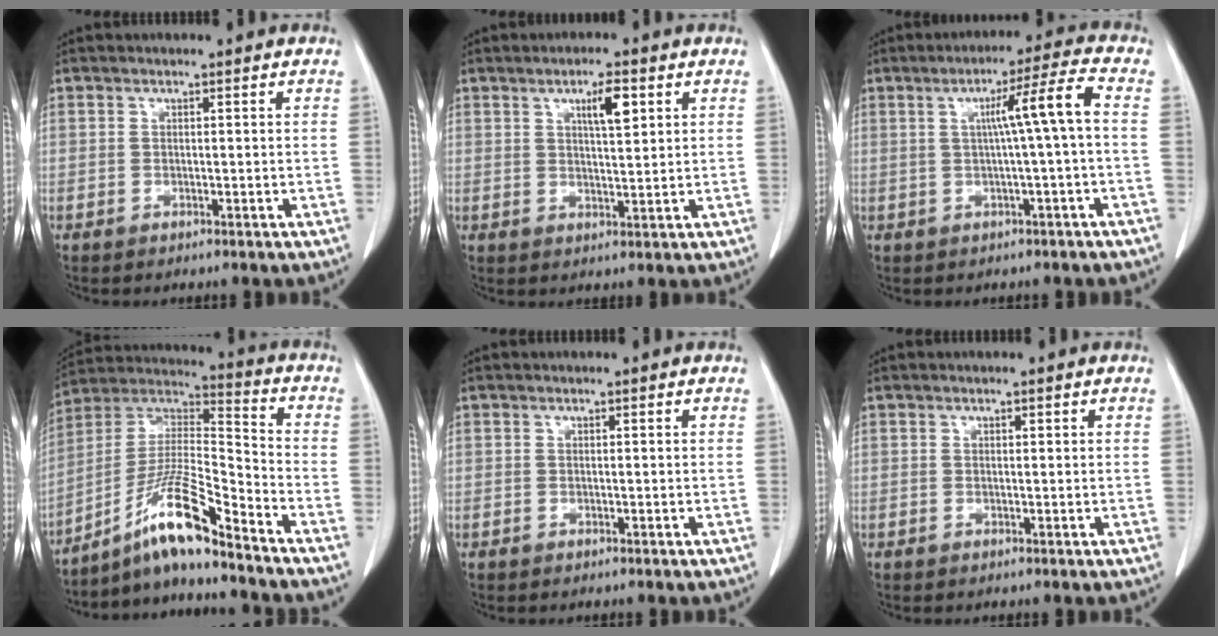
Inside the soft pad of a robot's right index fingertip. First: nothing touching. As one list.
[{"total": 4.7, "force": [2.1, 0.9, 4.1], "torque": [-0.069, -0.001, 0.037]}, {"total": 6.8, "force": [0.3, -1.3, 6.7], "torque": [-0.104, 0.014, 0.008]}, {"total": 13.1, "force": [-9.5, 0.1, 8.9], "torque": [-0.172, 0.008, -0.174]}, {"total": 0.0}, {"total": 0.0}]